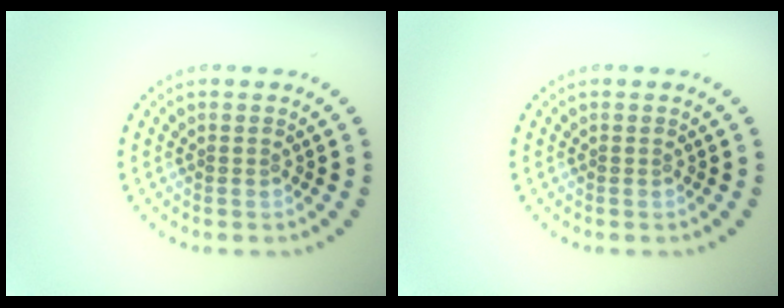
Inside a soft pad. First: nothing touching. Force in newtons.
{"total": 0.0}